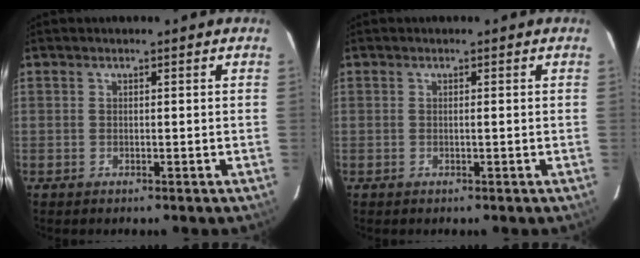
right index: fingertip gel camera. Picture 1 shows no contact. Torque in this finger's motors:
{"motor_torque": [-0.14, 0.10, -0.04, 0.00]}